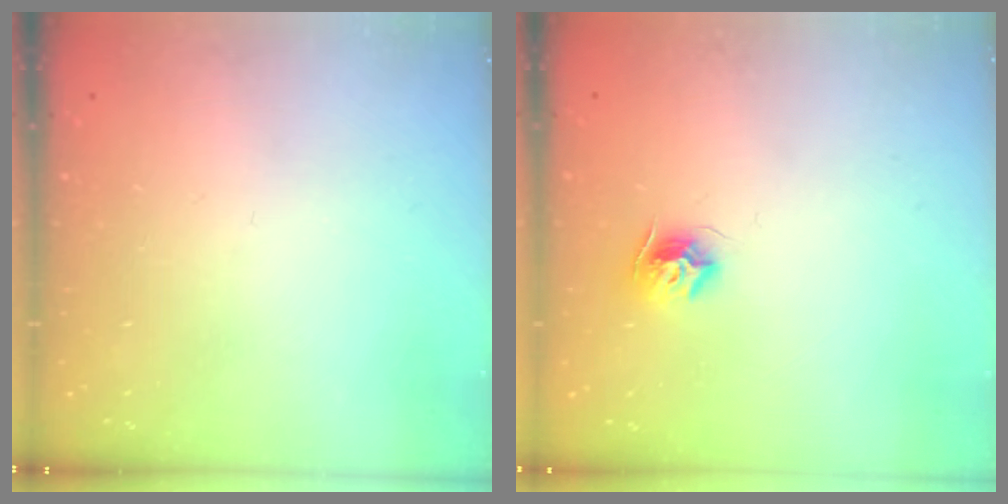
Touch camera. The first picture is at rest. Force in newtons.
{"total": 8.1, "press": 8.1, "slide": 0.2}